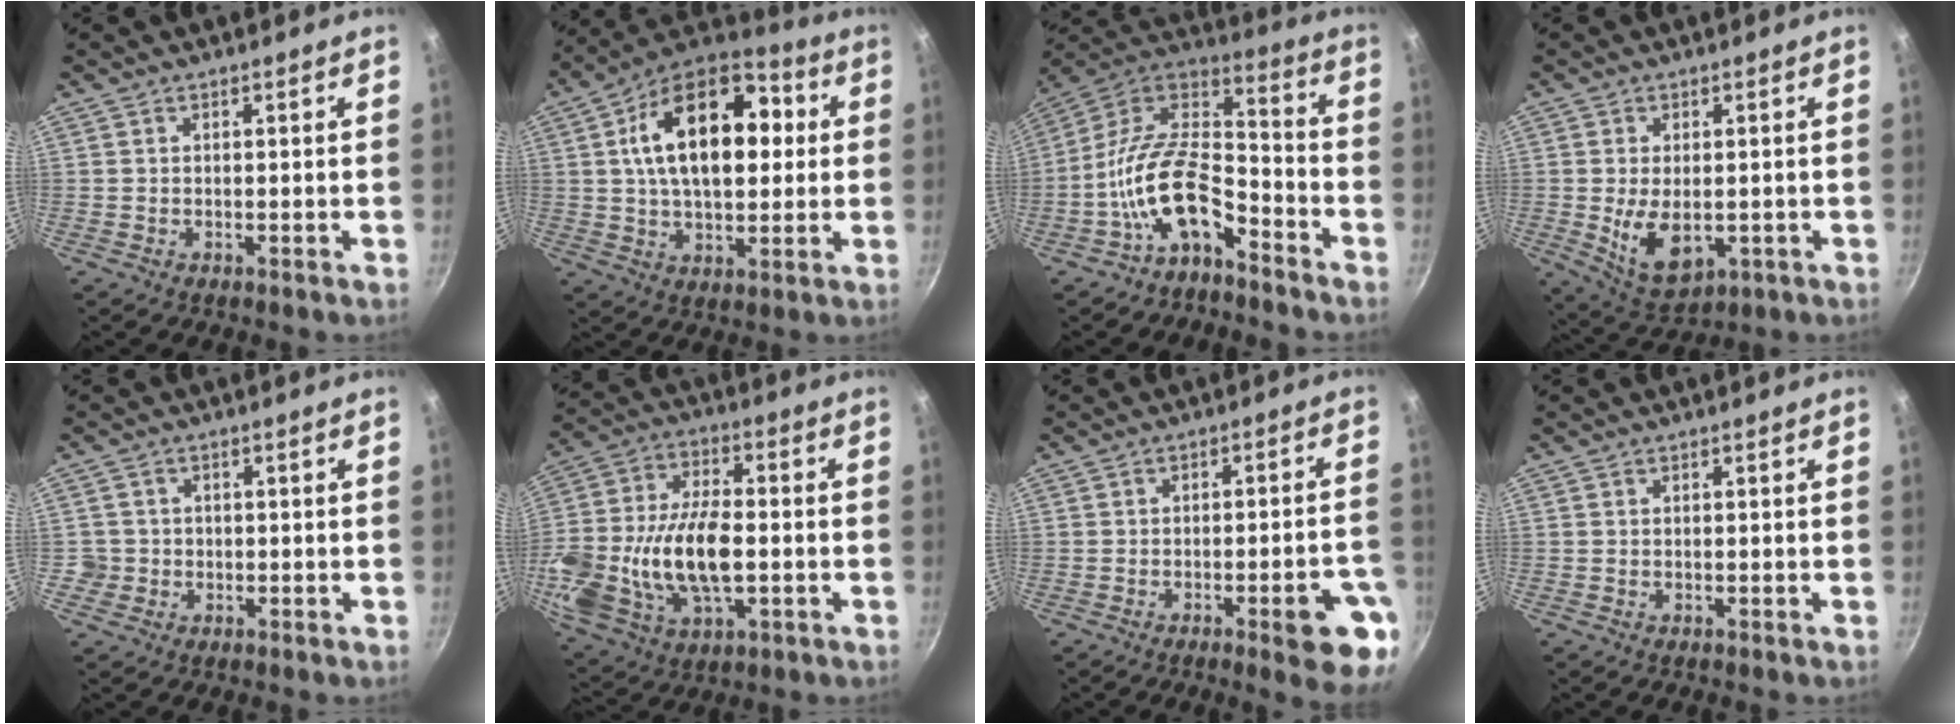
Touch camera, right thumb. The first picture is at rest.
{"total": 21.1, "force": [3.8, 12.0, 16.9], "torque": [-0.244, 0.021, 0.052]}
{"total": 14.8, "force": [-7.9, 7.1, 10.3], "torque": [-0.183, 0.092, -0.152]}
{"total": 9.2, "force": [-1.4, 5.4, 7.3], "torque": [-0.120, -0.013, -0.008]}
{"total": 2.8, "force": [-0.4, 2.7, -0.2], "torque": [0.026, 0.010, -0.010]}
{"total": 24.6, "force": [-3.7, 13.8, 20.0], "torque": [-0.448, 0.004, -0.052]}
{"total": 11.9, "force": [-5.1, 2.5, 10.4], "torque": [-0.105, 0.022, -0.057]}
{"total": 0.0}